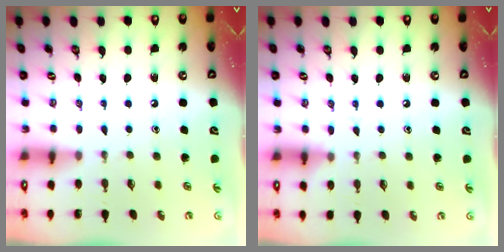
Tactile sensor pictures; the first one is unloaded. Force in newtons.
{"total": 6.6, "press": 6.5, "slide": 0.5}